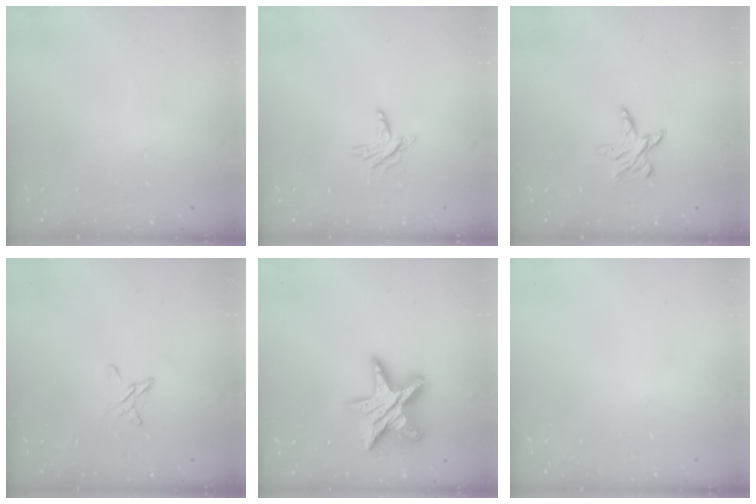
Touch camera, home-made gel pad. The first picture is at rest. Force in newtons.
{"total": 5.9, "press": 5.8, "slide": 0.6}
{"total": 4.7, "press": 4.7, "slide": 0.5}
{"total": 2.9, "press": 2.9, "slide": 0.3}
{"total": 14.8, "press": 14.8, "slide": 1.2}
{"total": 0.0}